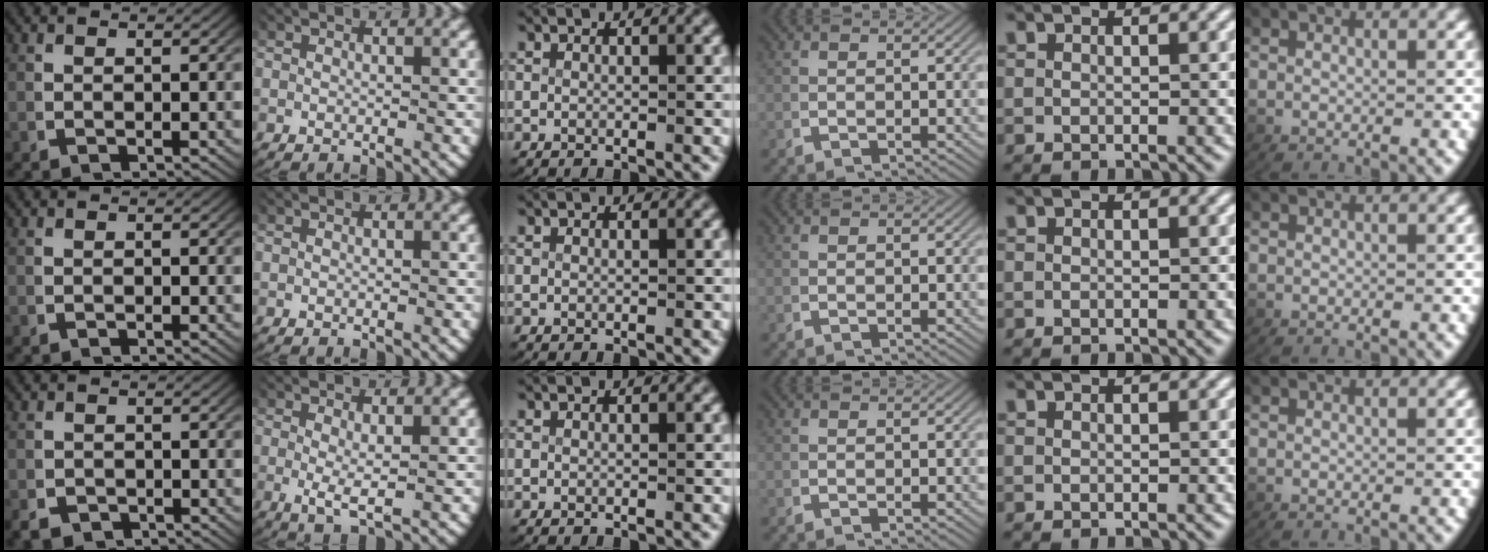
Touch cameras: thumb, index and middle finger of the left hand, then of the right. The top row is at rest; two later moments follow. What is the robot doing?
{"motion": "lift_and_place", "object": "paper towel"}